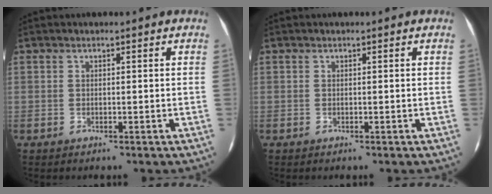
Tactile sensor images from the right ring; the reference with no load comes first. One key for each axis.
{"total": 0.0}